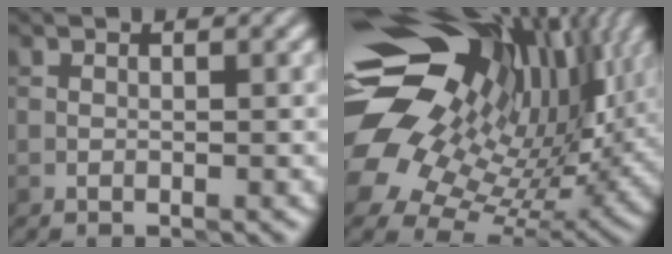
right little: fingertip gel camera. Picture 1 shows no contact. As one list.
[{"total": 17.4, "force": [6.5, 10.4, 12.4], "torque": [-0.229, 0.018, 0.121]}]